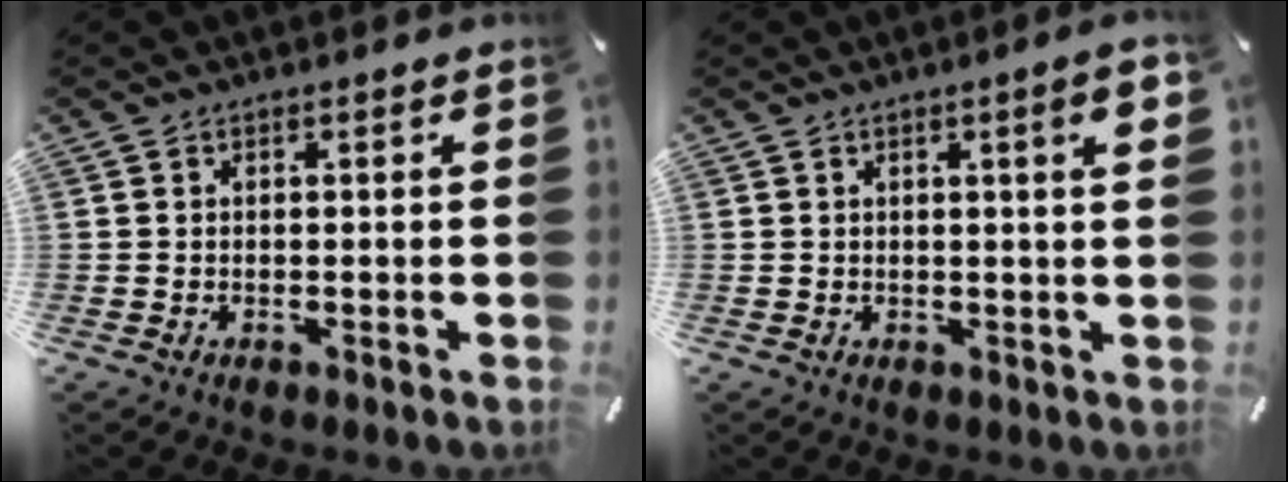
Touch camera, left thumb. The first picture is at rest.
{"total": 5.0, "force": [1.6, 0.6, 4.8], "torque": [-0.074, -0.003, 0.020]}